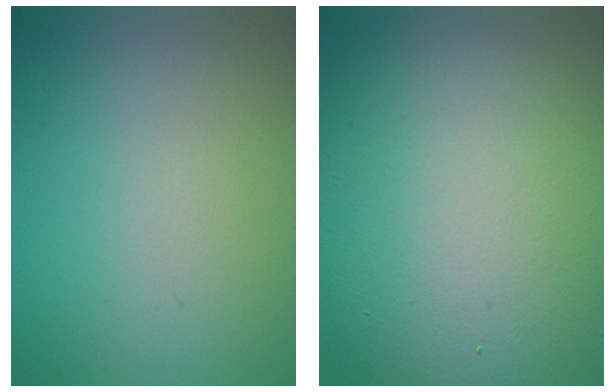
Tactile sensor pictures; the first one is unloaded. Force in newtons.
{"total": 15.9, "press": 15.8, "slide": 0.9}